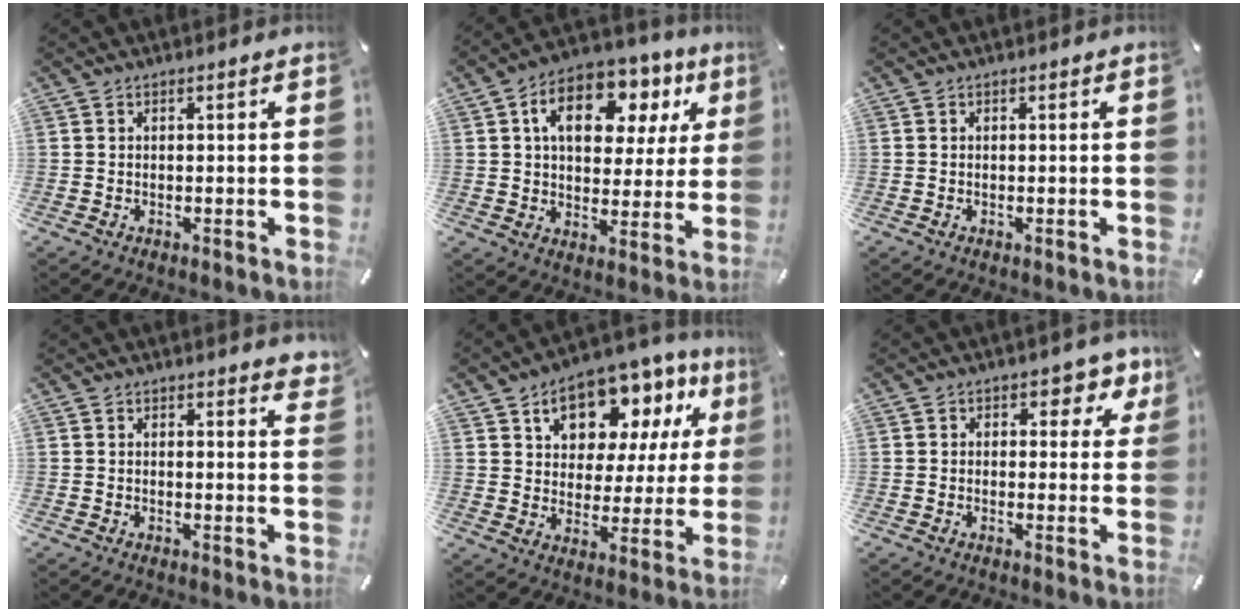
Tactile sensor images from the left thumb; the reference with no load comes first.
{"total": 15.2, "force": [6.5, 9.9, 9.5], "torque": [-0.148, -0.016, 0.112]}
{"total": 0.0}
{"total": 1.7, "force": [1.5, 0.6, 0.6], "torque": [0.002, -0.007, 0.024]}
{"total": 14.0, "force": [8.8, 8.7, 6.4], "torque": [-0.102, -0.057, 0.154]}
{"total": 4.8, "force": [2.1, 3.4, 2.7], "torque": [-0.017, -0.013, 0.029]}